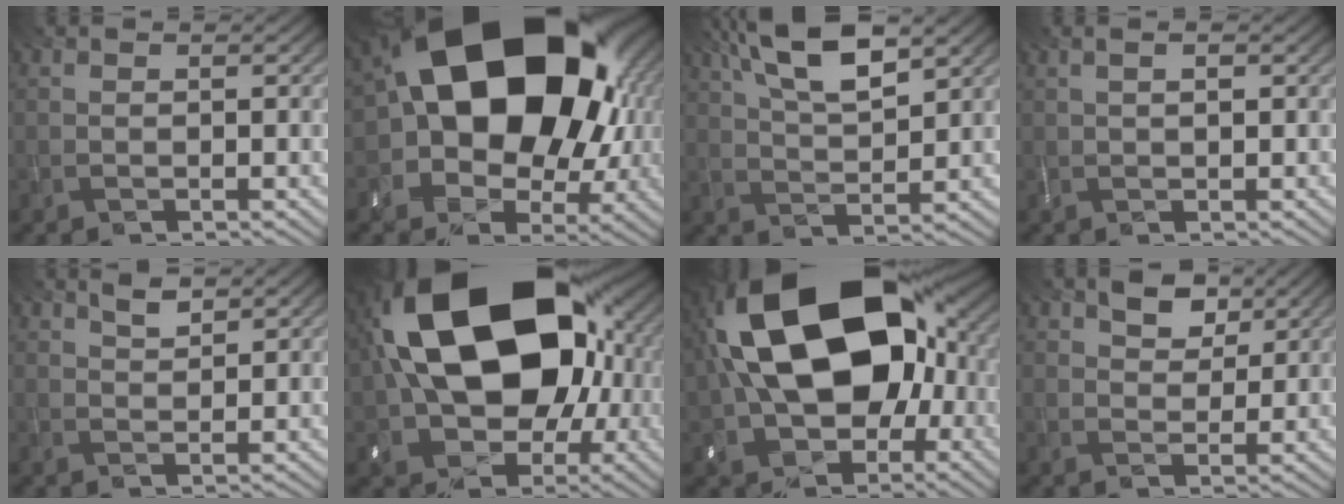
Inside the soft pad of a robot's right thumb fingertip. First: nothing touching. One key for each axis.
{"total": 21.3, "fx": 3.4, "fy": 15.5, "fz": 14.2, "tx": -0.248, "ty": -0.024, "tz": 0.073}
{"total": 9.8, "fx": 5.5, "fy": 3.2, "fz": 7.4, "tx": -0.152, "ty": 0.013, "tz": 0.106}
{"total": 1.7, "fx": 0.6, "fy": 0.4, "fz": 1.6, "tx": -0.028, "ty": 0.002, "tz": 0.014}
{"total": 2.1, "fx": 1.6, "fy": 0.6, "fz": 1.2, "tx": -0.026, "ty": 0.001, "tz": 0.033}
{"total": 21.7, "fx": 3.2, "fy": 14.6, "fz": 15.8, "tx": -0.279, "ty": -0.001, "tz": 0.057}
{"total": 21.0, "fx": 1.4, "fy": 13.5, "fz": 16.1, "tx": -0.288, "ty": 0.008, "tz": 0.009}
{"total": 4.3, "fx": 2.6, "fy": 2.5, "fz": 2.3, "tx": -0.042, "ty": -0.001, "tz": 0.043}